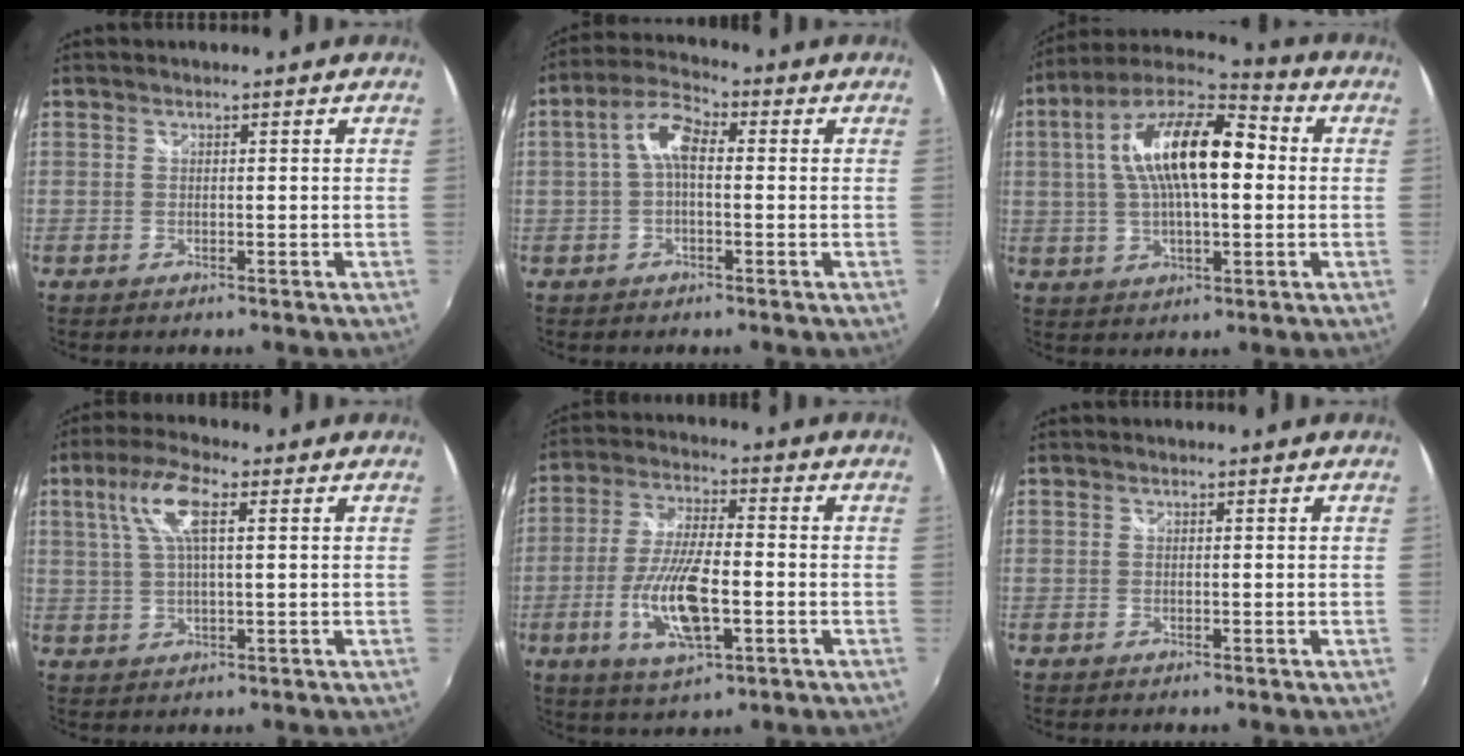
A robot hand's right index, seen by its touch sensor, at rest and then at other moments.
{"total": 6.0, "force": [0.2, 2.8, 5.3], "torque": [-0.109, 0.022, 0.002]}
{"total": 17.8, "force": [2.2, 7.1, 16.2], "torque": [-0.293, 0.024, 0.026]}
{"total": 7.9, "force": [2.8, 2.2, 7.1], "torque": [-0.142, 0.014, 0.053]}
{"total": 12.9, "force": [-3.7, 4.0, 11.7], "torque": [-0.238, -0.010, -0.069]}
{"total": 0.0}